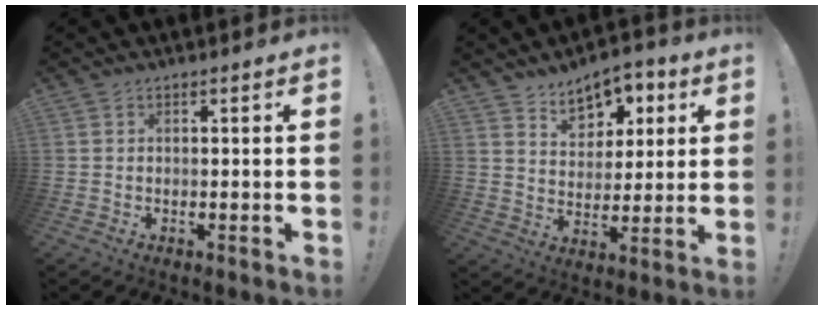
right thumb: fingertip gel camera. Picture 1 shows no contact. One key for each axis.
{"total": 9.7, "fx": 6.5, "fy": 6.2, "fz": 3.7, "tx": -0.051, "ty": -0.043, "tz": 0.122}